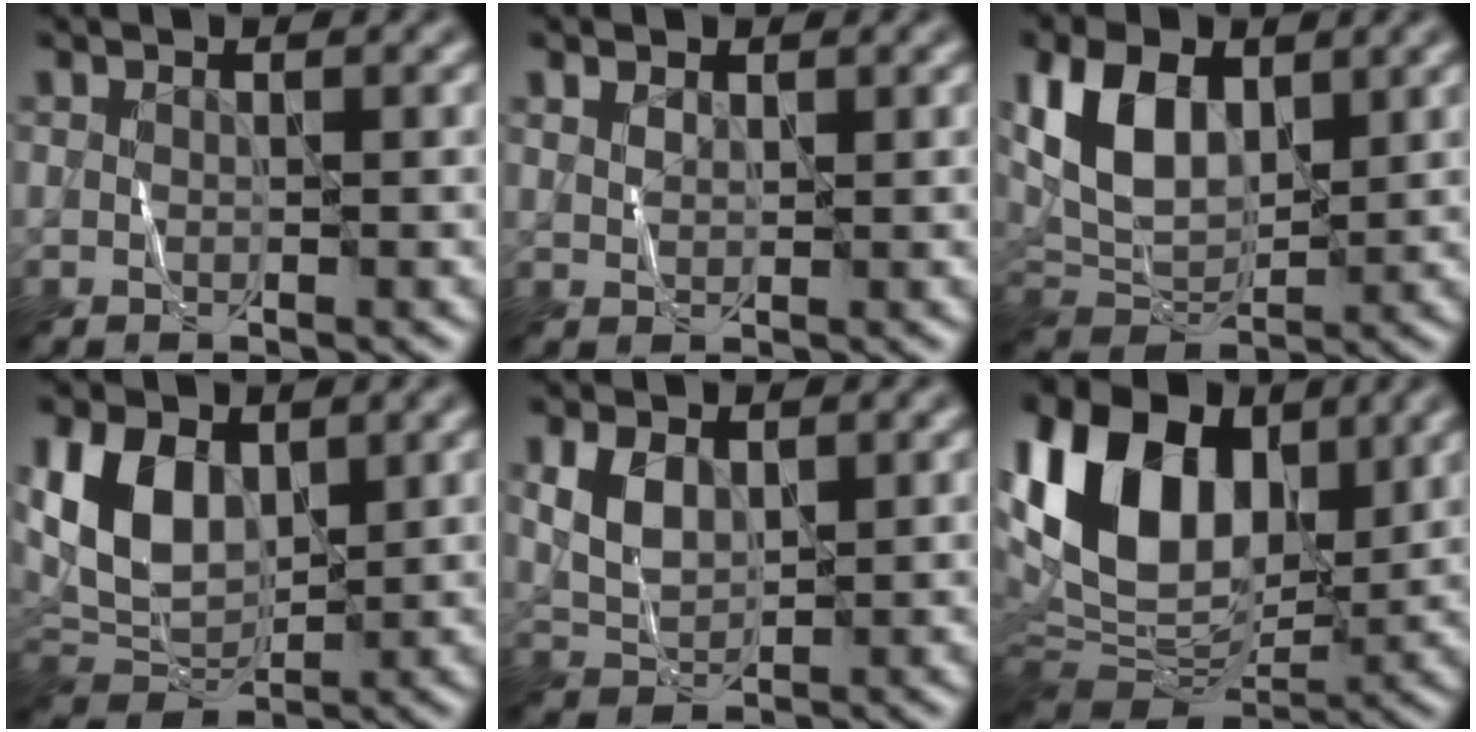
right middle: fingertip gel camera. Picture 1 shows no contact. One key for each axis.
{"total": 0.9, "fx": 0.8, "fy": 0.5, "fz": 0.3, "tx": -0.011, "ty": 0.000, "tz": 0.019}
{"total": 7.1, "fx": 2.5, "fy": 4.3, "fz": 5.0, "tx": -0.108, "ty": 0.001, "tz": 0.046}
{"total": 7.0, "fx": 2.1, "fy": 4.7, "fz": 4.7, "tx": -0.105, "ty": -0.004, "tz": 0.037}
{"total": 3.0, "fx": 1.0, "fy": 1.9, "fz": 2.0, "tx": -0.048, "ty": 0.002, "tz": 0.025}
{"total": 15.4, "fx": 4.9, "fy": 10.2, "fz": 10.5, "tx": -0.220, "ty": 0.033, "tz": 0.082}